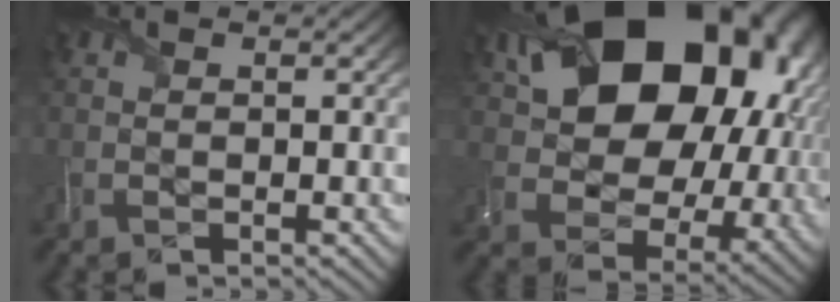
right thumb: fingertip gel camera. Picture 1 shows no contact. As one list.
[{"total": 19.4, "force": [6.4, 13.5, 12.4], "torque": [-0.201, -0.008, 0.141]}]